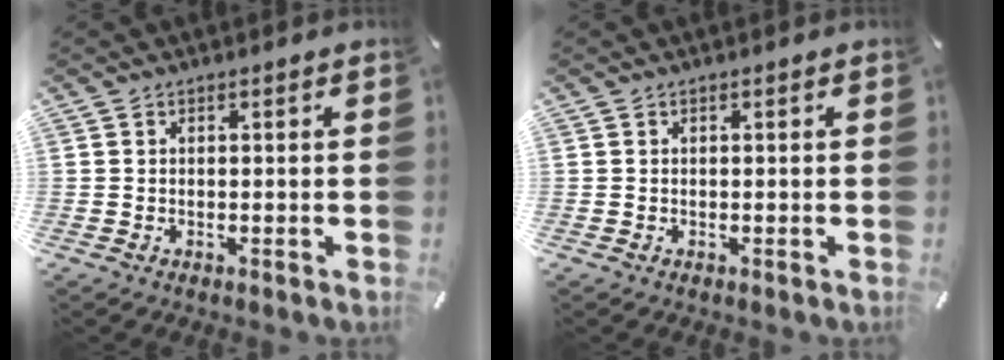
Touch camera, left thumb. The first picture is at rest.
{"total": 0.0}